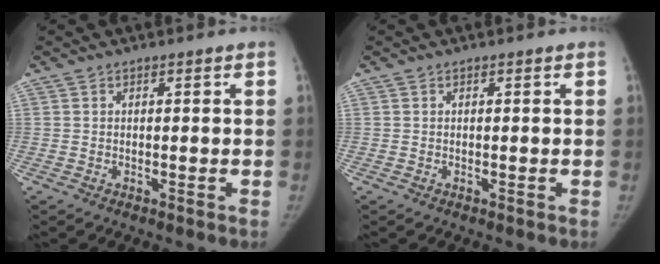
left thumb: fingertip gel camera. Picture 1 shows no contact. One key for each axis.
{"total": 0.0}